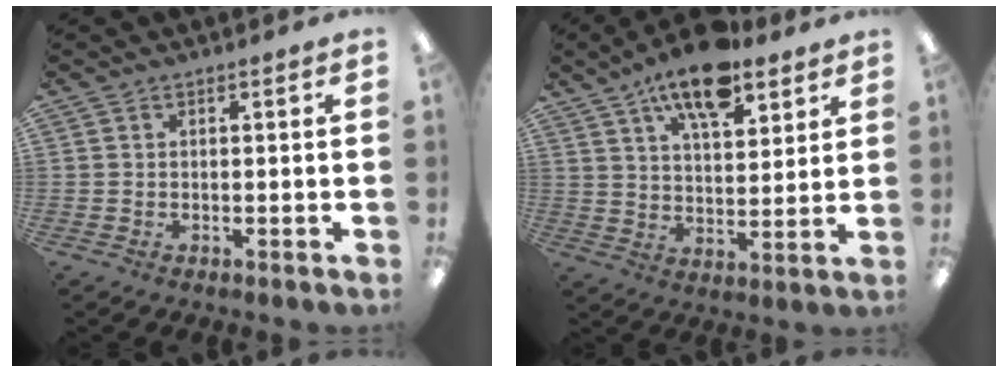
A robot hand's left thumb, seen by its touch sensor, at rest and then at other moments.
{"total": 13.3, "force": [9.4, 5.4, 7.7], "torque": [-0.124, -0.042, 0.163]}